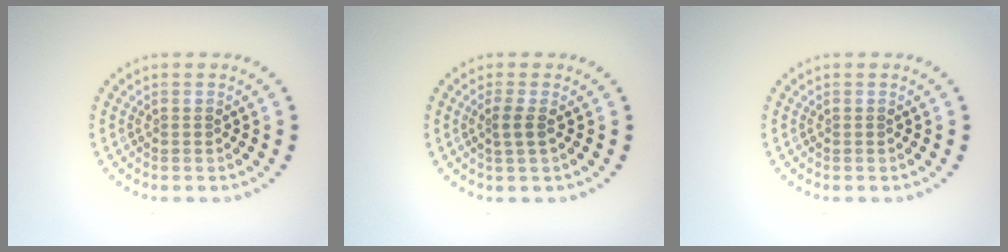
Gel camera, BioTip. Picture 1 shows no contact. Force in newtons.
{"total": 1.5, "press": 1.2, "slide": 0.9}
{"total": 0.0}